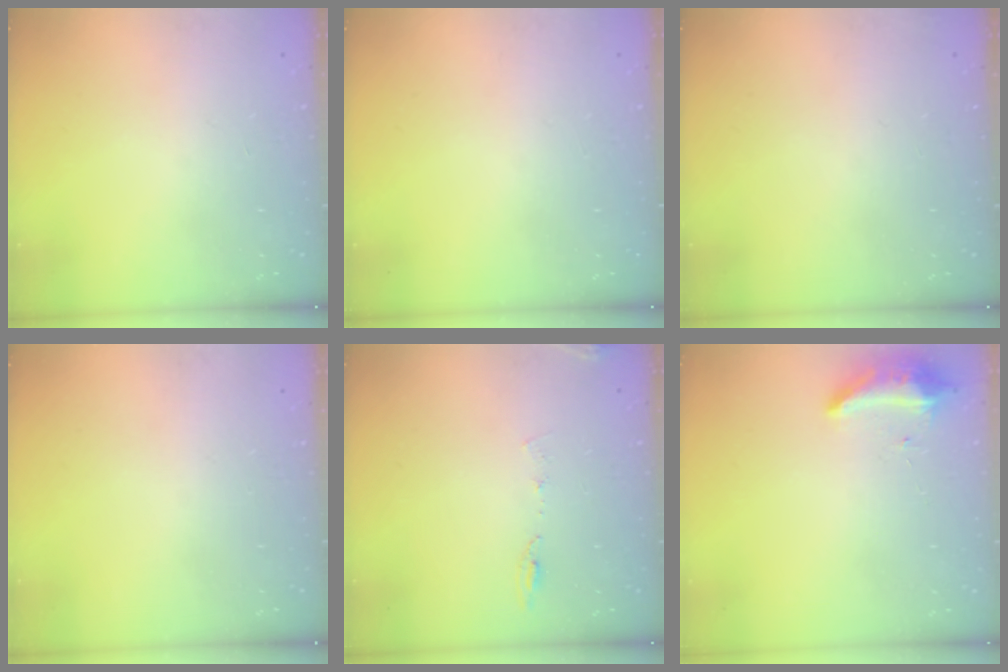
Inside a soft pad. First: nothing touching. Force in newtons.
{"total": 0.0}
{"total": 2.8, "press": 2.2, "slide": 1.7}
{"total": 0.0}
{"total": 6.4, "press": 6.2, "slide": 1.6}
{"total": 8.3, "press": 8.3, "slide": 0.2}